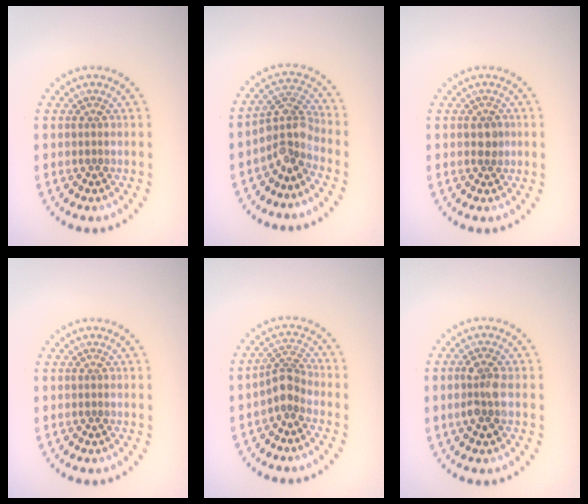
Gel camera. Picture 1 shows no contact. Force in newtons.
{"total": 3.4, "press": 2.5, "slide": 2.3}
{"total": 1.3, "press": 1.3, "slide": 0.3}
{"total": 0.0}
{"total": 2.3, "press": 1.8, "slide": 1.5}
{"total": 2.8, "press": 2.7, "slide": 0.5}